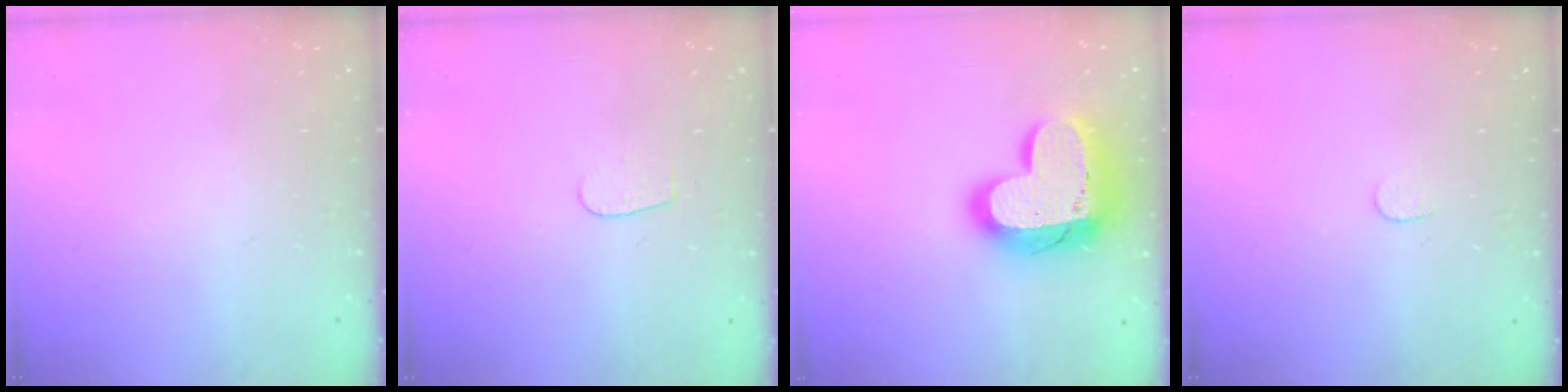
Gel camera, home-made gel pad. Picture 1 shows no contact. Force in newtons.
{"total": 3.7, "press": 3.7, "slide": 0.4}
{"total": 20.4, "press": 20.3, "slide": 1.6}
{"total": 3.3, "press": 3.3, "slide": 0.3}